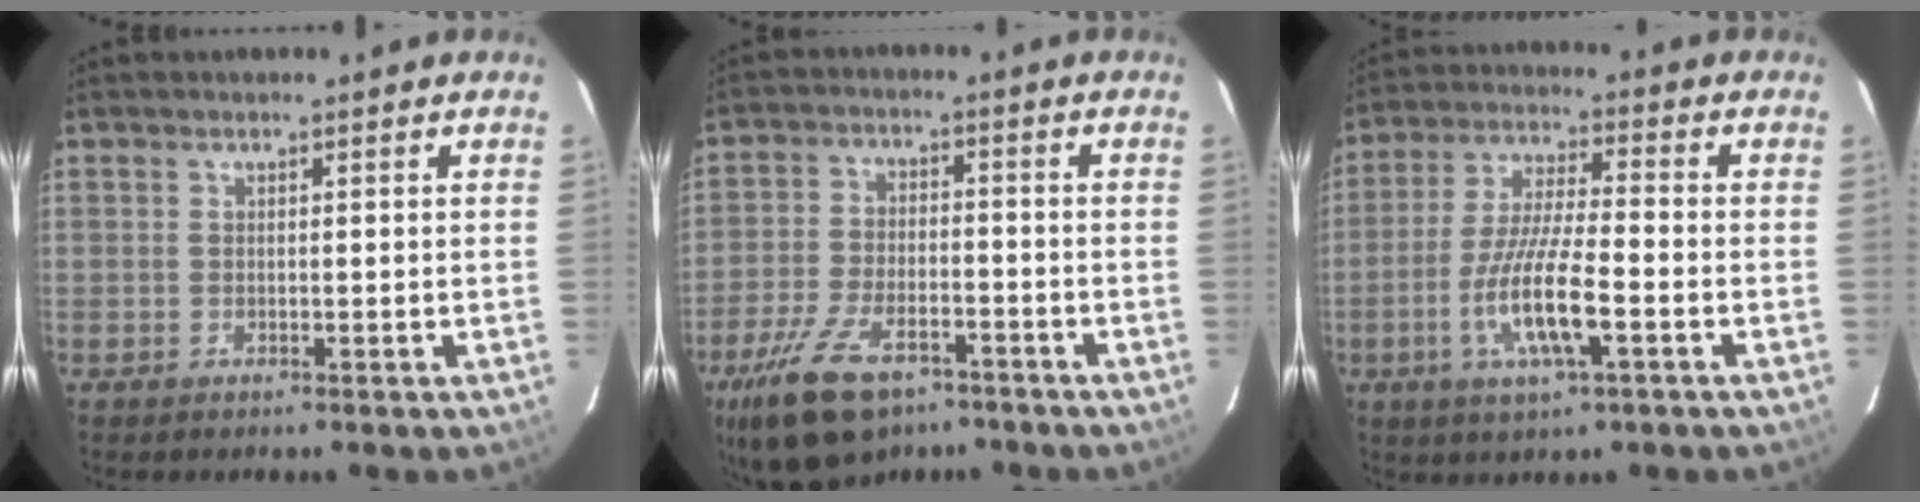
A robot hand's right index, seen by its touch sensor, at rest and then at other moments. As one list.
[{"total": 14.7, "force": [-9.7, 7.1, 8.6], "torque": [-0.195, -0.022, -0.172]}, {"total": 12.1, "force": [-4.4, 2.2, 11.0], "torque": [-0.223, -0.011, -0.081]}]